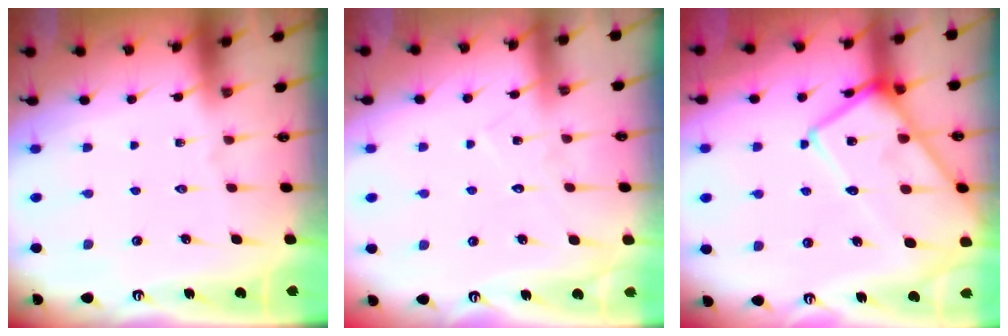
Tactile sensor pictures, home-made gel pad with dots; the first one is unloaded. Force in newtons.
{"total": 6.1, "press": 6.1, "slide": 0.5}
{"total": 19.7, "press": 19.7, "slide": 1.5}